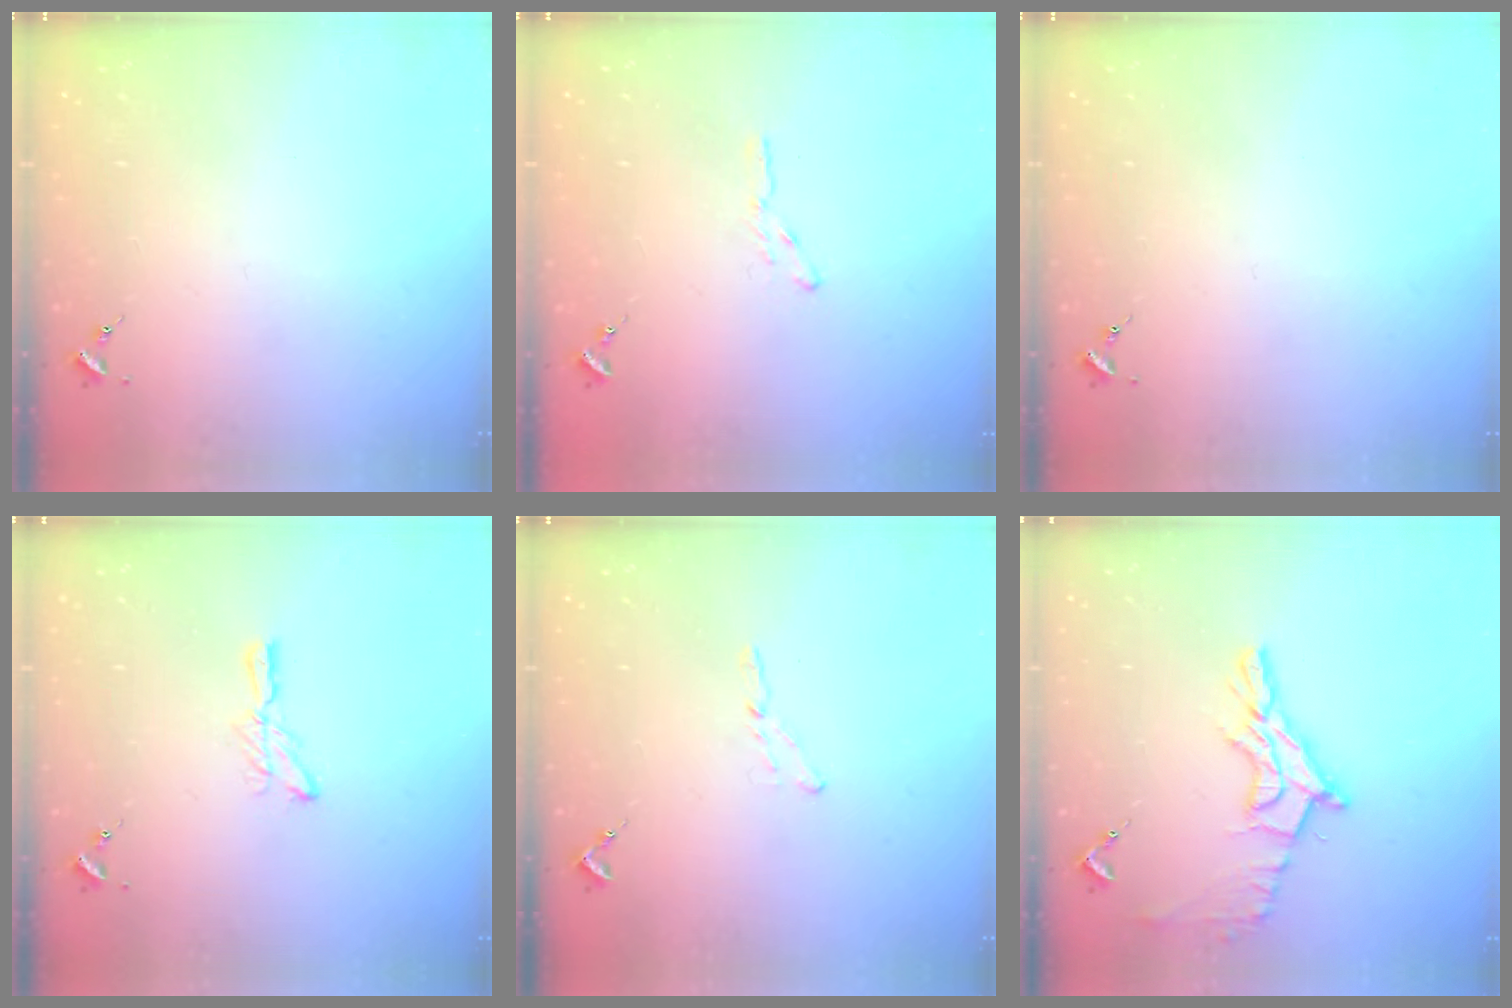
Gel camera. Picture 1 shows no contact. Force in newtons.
{"total": 3.2, "press": 3.2, "slide": 0.3}
{"total": 0.0}
{"total": 5.5, "press": 5.5, "slide": 0.5}
{"total": 3.4, "press": 3.4, "slide": 0.4}
{"total": 14.4, "press": 14.4, "slide": 1.1}